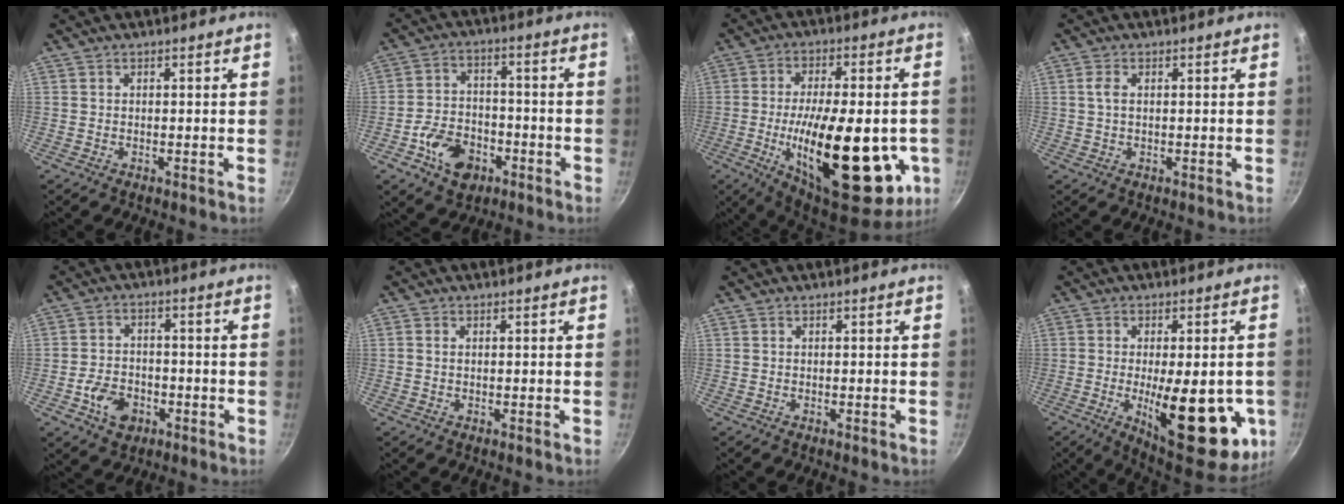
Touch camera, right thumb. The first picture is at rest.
{"total": 10.7, "force": [-4.9, 7.4, 6.0], "torque": [-0.083, 0.037, -0.084]}
{"total": 29.7, "force": [-6.4, 12.3, 26.3], "torque": [-0.373, -0.003, -0.082]}
{"total": 2.0, "force": [0.4, 1.1, 1.6], "torque": [-0.037, 0.001, 0.007]}
{"total": 7.7, "force": [-3.2, 5.5, 4.3], "torque": [-0.061, 0.024, -0.055]}
{"total": 0.7, "force": [0.1, 0.5, 0.4], "torque": [-0.010, 0.001, 0.003]}
{"total": 0.0}
{"total": 21.9, "force": [-4.9, 8.5, 19.6], "torque": [-0.228, -0.016, -0.053]}